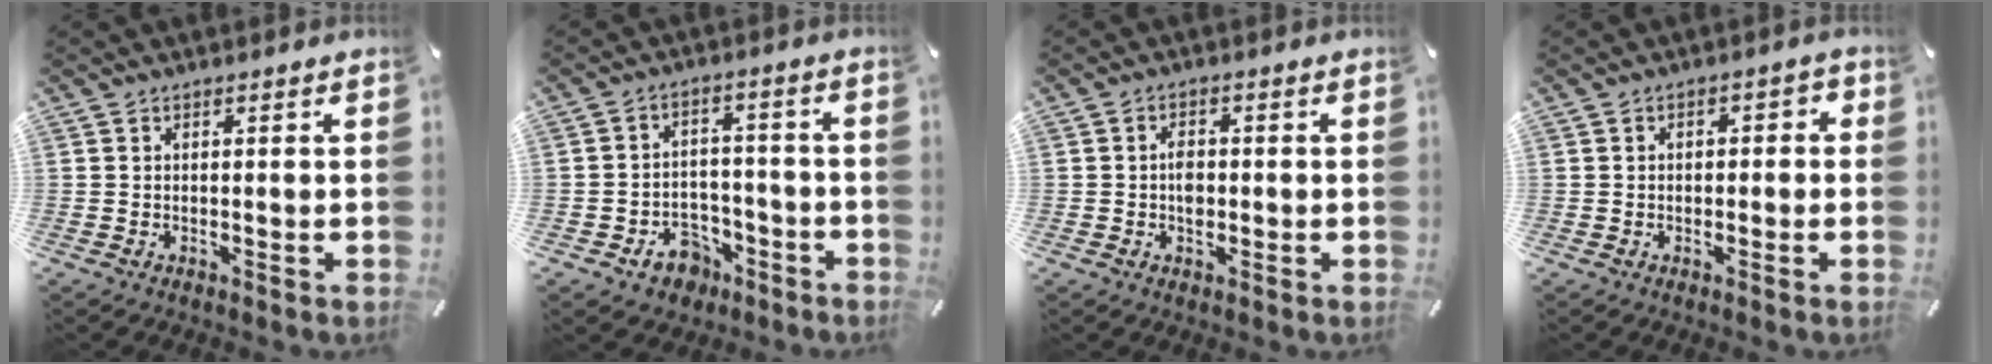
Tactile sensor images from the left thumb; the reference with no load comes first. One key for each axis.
{"total": 7.5, "fx": -4.2, "fy": 5.7, "fz": 2.5, "tx": -0.037, "ty": 0.033, "tz": -0.074}
{"total": 3.3, "fx": -0.3, "fy": 2.3, "fz": 2.4, "tx": -0.037, "ty": 0.002, "tz": -0.008}
{"total": 2.4, "fx": -0.9, "fy": 1.5, "fz": 1.6, "tx": -0.029, "ty": 0.012, "tz": -0.021}